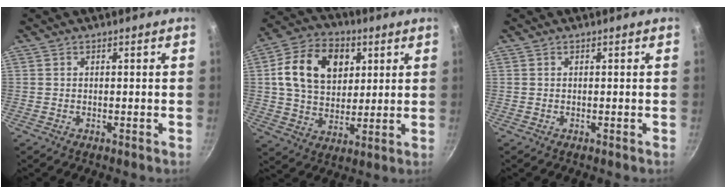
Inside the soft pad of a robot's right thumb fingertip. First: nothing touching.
{"total": 16.2, "force": [4.6, 11.7, 10.1], "torque": [-0.150, -0.003, 0.069]}
{"total": 0.0}